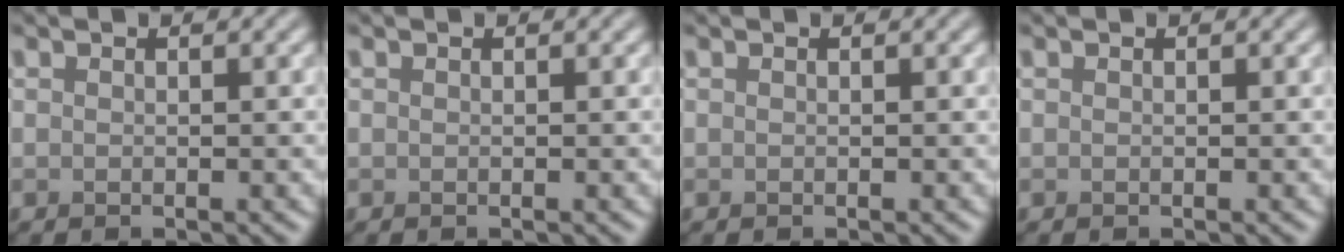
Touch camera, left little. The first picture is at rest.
{"total": 0.0}
{"total": 0.0}
{"total": 0.0}